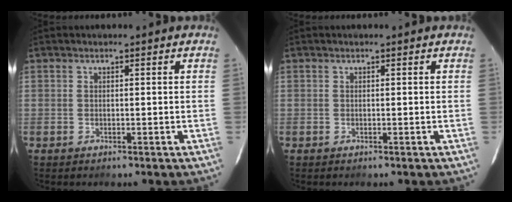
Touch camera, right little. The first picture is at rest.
{"total": 0.0}